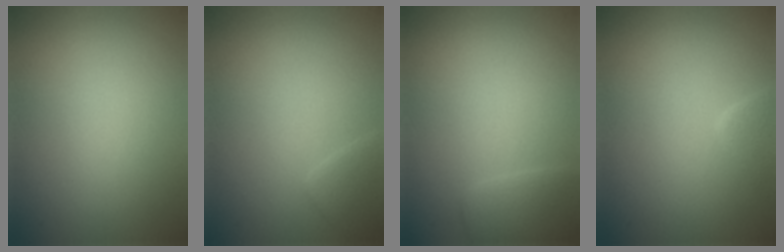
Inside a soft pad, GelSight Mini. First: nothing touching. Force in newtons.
{"total": 1.6, "press": 1.6, "slide": 0.0}
{"total": 2.1, "press": 2.1, "slide": 0.1}
{"total": 1.9, "press": 1.9, "slide": 0.1}